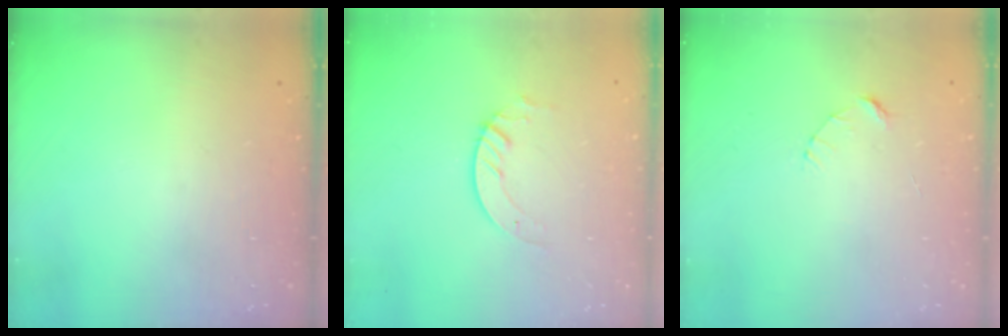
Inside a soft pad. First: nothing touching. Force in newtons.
{"total": 3.6, "press": 3.6, "slide": 0.3}
{"total": 2.4, "press": 2.4, "slide": 0.2}